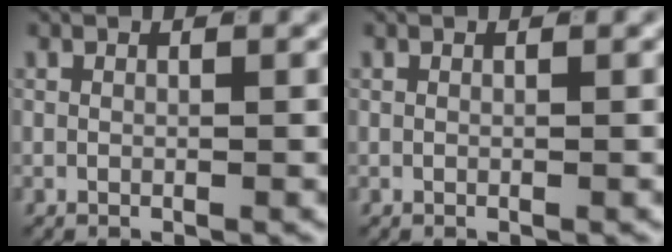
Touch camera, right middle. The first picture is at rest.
{"total": 0.0}